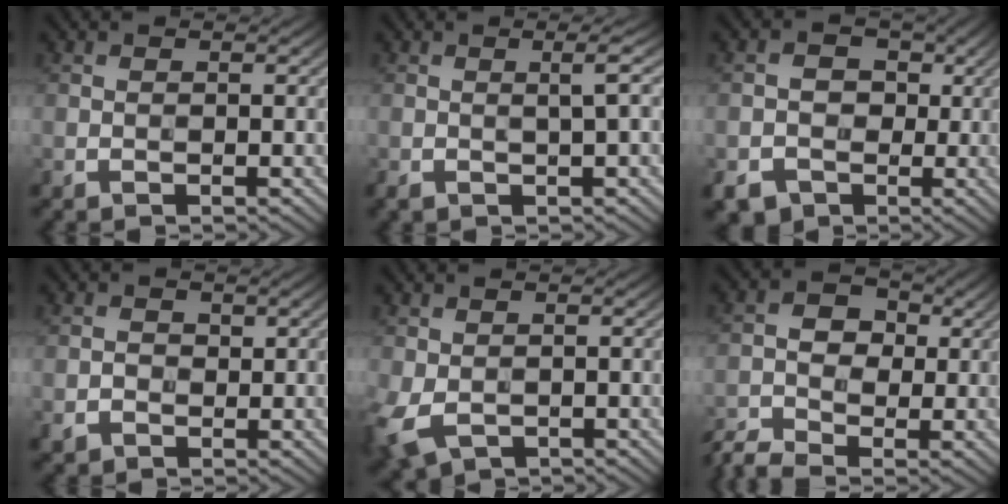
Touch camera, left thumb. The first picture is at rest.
{"total": 2.3, "force": [0.2, 0.3, 2.3], "torque": [-0.037, 0.009, 0.000]}
{"total": 6.9, "force": [-2.0, 6.4, 1.9], "torque": [-0.044, -0.009, -0.048]}
{"total": 1.8, "force": [-0.3, 1.6, 0.7], "torque": [-0.013, -0.005, -0.007]}
{"total": 5.6, "force": [-1.9, 3.7, 3.8], "torque": [-0.109, -0.018, -0.032]}
{"total": 4.6, "force": [-2.3, 3.0, 2.5], "torque": [-0.054, 0.002, -0.058]}